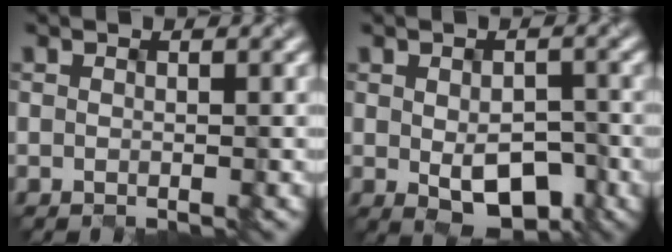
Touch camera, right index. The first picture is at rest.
{"total": 4.8, "force": [-1.7, 2.7, 3.6], "torque": [-0.060, -0.016, -0.012]}